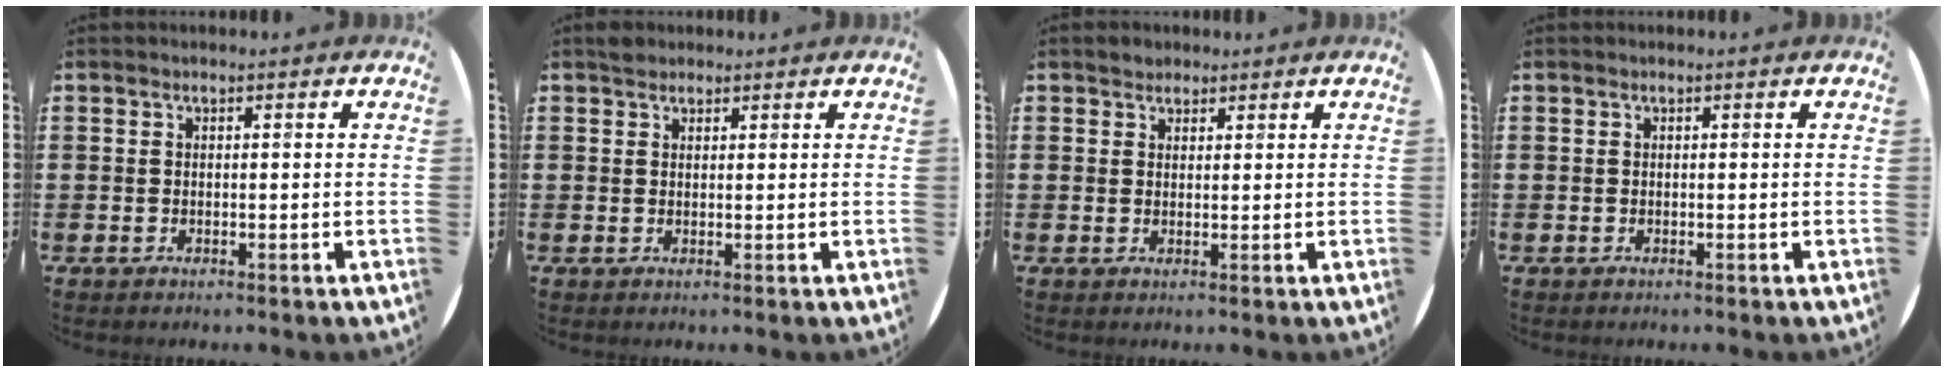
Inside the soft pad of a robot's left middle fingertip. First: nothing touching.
{"total": 1.3, "force": [1.2, 0.6, 0.0], "torque": [0.006, 0.001, 0.022]}
{"total": 1.6, "force": [1.4, 0.7, -0.1], "torque": [0.010, 0.001, 0.026]}
{"total": 0.0}